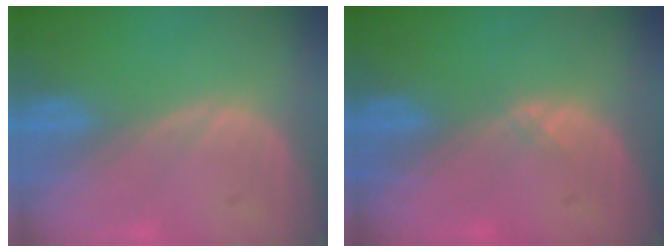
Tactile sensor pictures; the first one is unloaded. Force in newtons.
{"total": 0.8, "press": 0.5, "slide": 0.6}